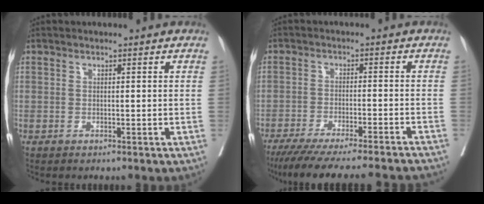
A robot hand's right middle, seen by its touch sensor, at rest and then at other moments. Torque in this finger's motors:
{"motor_torque": [1.08, -1.06, 0.22, 0.10]}